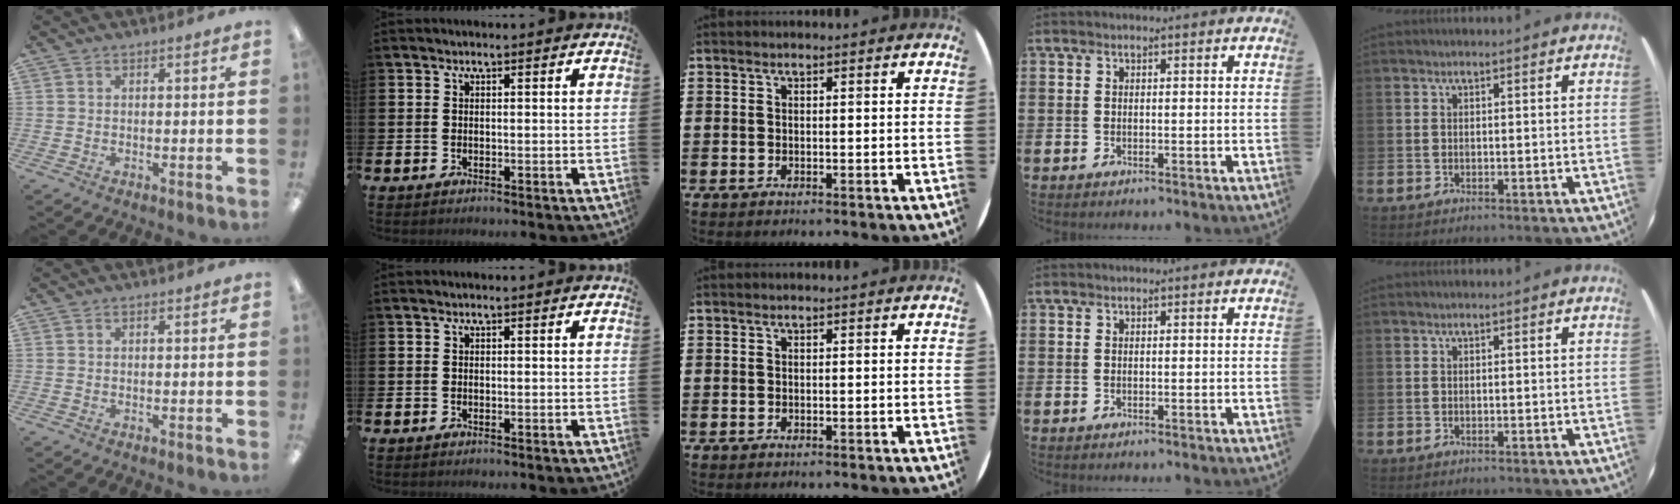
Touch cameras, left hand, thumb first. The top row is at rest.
{}